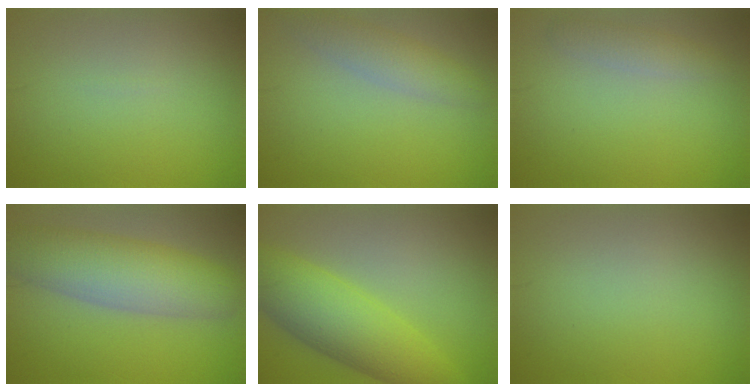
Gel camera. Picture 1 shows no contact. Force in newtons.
{"total": 2.9, "press": 2.9, "slide": 0.2}
{"total": 1.7, "press": 1.7, "slide": 0.0}
{"total": 7.6, "press": 7.6, "slide": 0.5}
{"total": 7.6, "press": 7.6, "slide": 0.3}
{"total": 0.0}